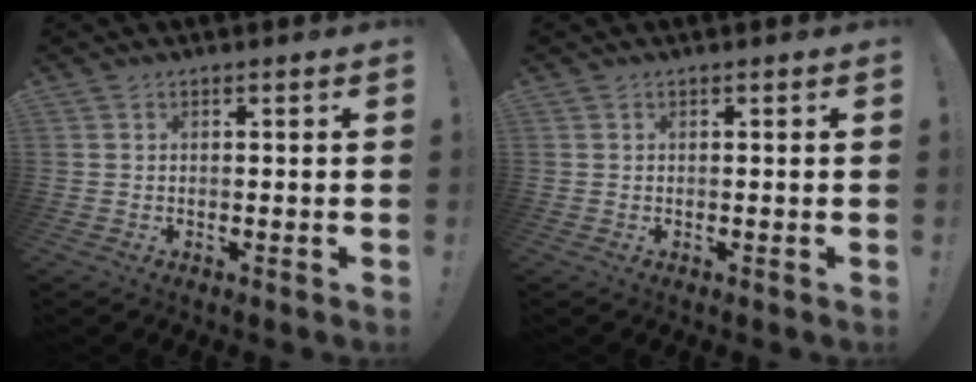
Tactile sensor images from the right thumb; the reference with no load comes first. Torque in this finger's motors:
{"motor_torque": [0.01, 0.02, 0.00, 0.00, 0.00]}